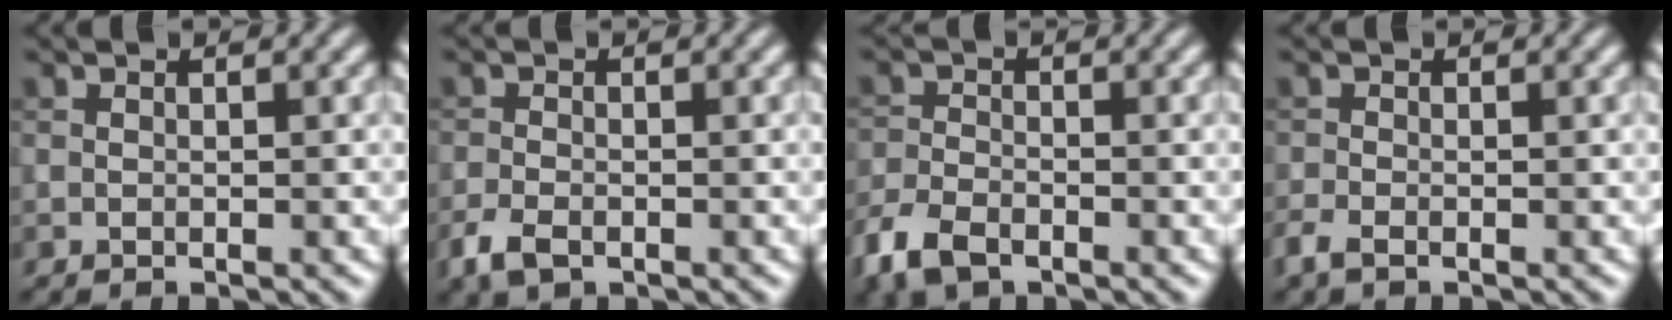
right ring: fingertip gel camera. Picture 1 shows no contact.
{"total": 2.6, "force": [-1.5, 1.4, 1.6], "torque": [-0.037, -0.006, -0.037]}
{"total": 4.6, "force": [-3.1, 2.3, 2.4], "torque": [-0.057, -0.008, -0.073]}
{"total": 1.5, "force": [-1.0, 0.6, 0.9], "torque": [-0.023, -0.006, -0.027]}